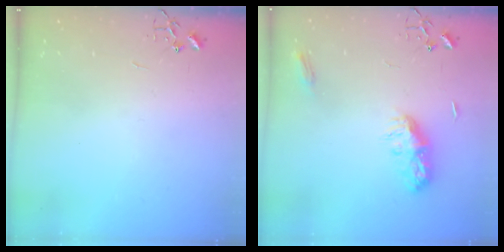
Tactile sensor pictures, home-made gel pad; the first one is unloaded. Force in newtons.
{"total": 9.9, "press": 9.9, "slide": 0.1}